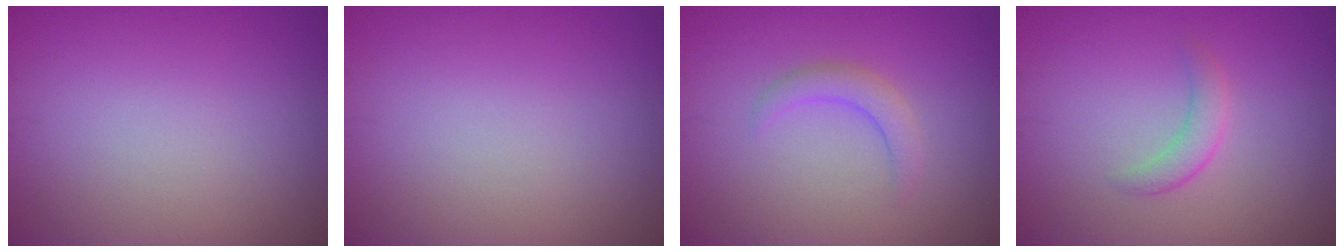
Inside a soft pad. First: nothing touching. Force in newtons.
{"total": 0.0}
{"total": 2.0, "press": 2.0, "slide": 0.3}
{"total": 1.7, "press": 1.7, "slide": 0.1}